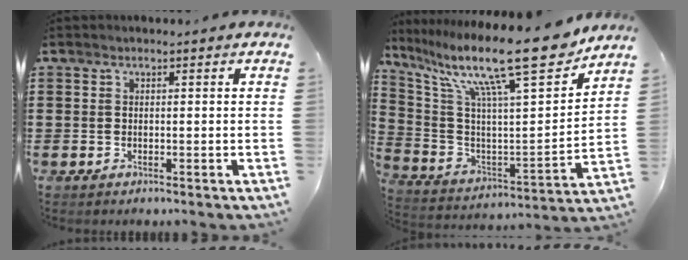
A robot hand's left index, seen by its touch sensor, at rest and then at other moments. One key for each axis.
{"total": 17.2, "fx": 12.9, "fy": 1.7, "fz": 11.1, "tx": -0.219, "ty": -0.082, "tz": 0.202}